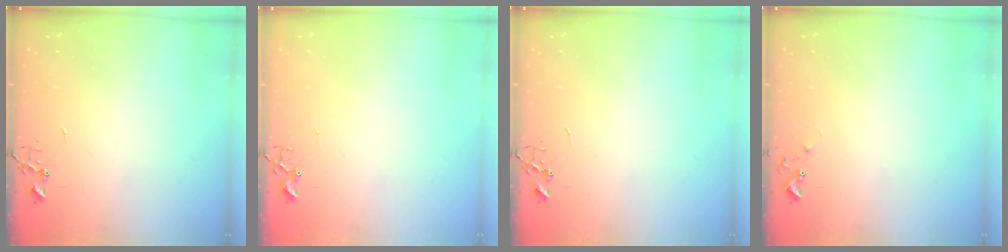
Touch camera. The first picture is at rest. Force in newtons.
{"total": 1.7, "press": 1.6, "slide": 0.2}
{"total": 0.0}
{"total": 5.0, "press": 5.0, "slide": 0.5}